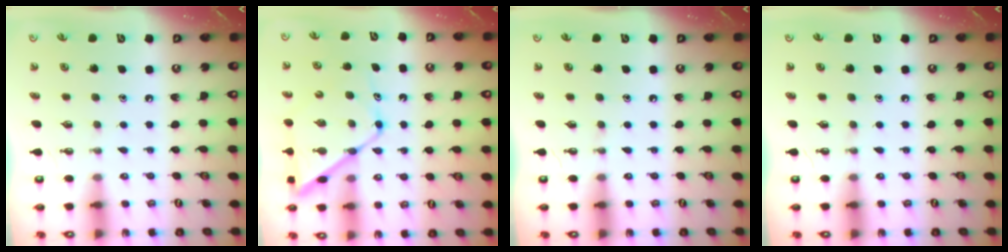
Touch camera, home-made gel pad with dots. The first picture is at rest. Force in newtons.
{"total": 11.4, "press": 11.4, "slide": 0.8}
{"total": 0.0}
{"total": 0.0}